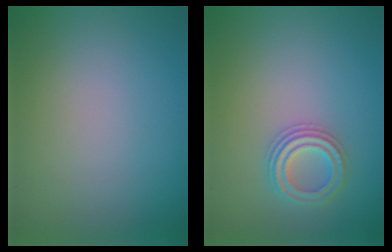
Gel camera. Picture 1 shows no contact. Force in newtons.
{"total": 2.5, "press": 2.4, "slide": 0.4}